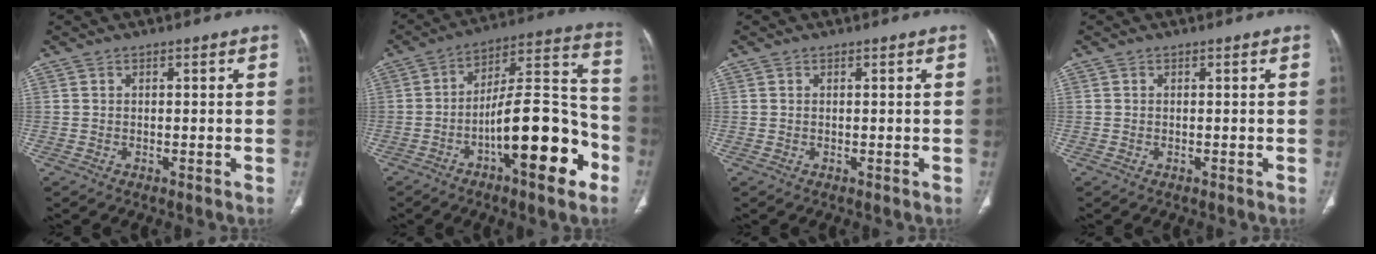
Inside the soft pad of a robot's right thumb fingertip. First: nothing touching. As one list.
[{"total": 20.2, "force": [-8.9, 6.4, 16.9], "torque": [-0.238, 0.083, -0.140]}, {"total": 0.0}, {"total": 0.0}]